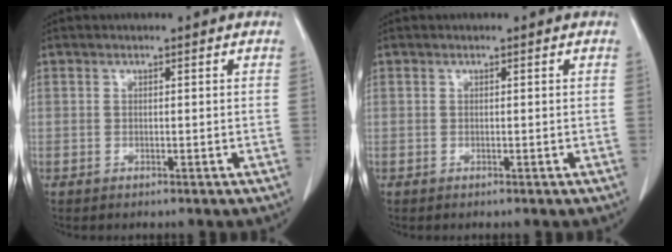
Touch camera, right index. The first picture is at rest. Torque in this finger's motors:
{"motor_torque": [0.00, 0.00, 0.02, 0.00]}